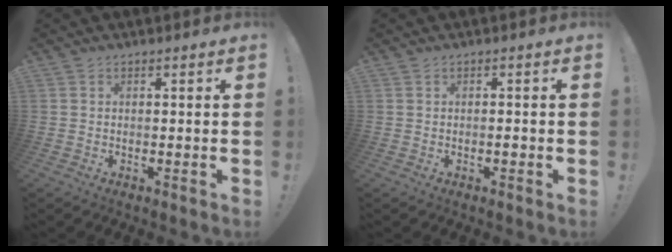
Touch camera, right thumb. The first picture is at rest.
{"total": 1.0, "force": [-0.7, 0.2, 0.6], "torque": [-0.010, 0.001, -0.012]}